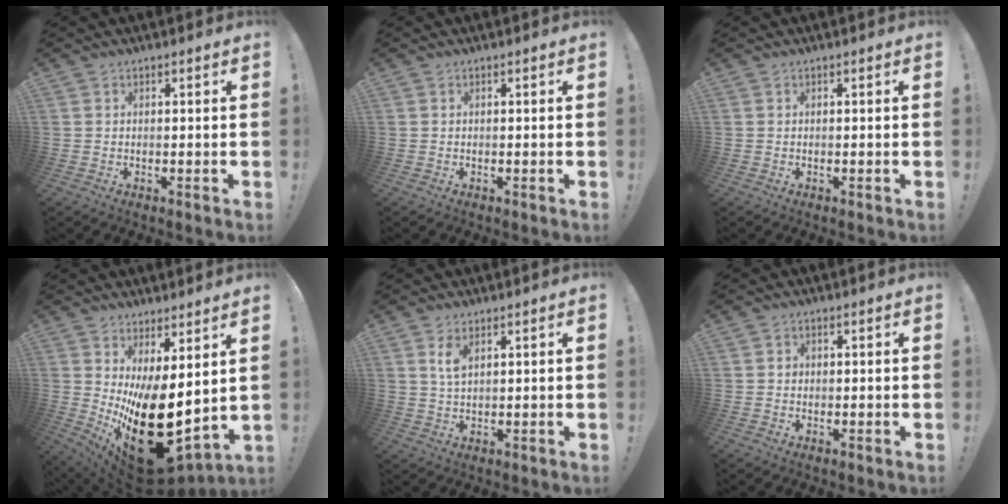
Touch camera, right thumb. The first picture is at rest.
{"total": 0.0}
{"total": 0.0}
{"total": 21.4, "force": [-3.3, 9.9, 18.6], "torque": [-0.278, -0.015, -0.024]}
{"total": 4.0, "force": [2.2, 1.7, 2.8], "torque": [-0.050, -0.008, 0.038]}
{"total": 1.1, "force": [-0.1, 1.0, 0.4], "torque": [0.002, 0.001, -0.005]}